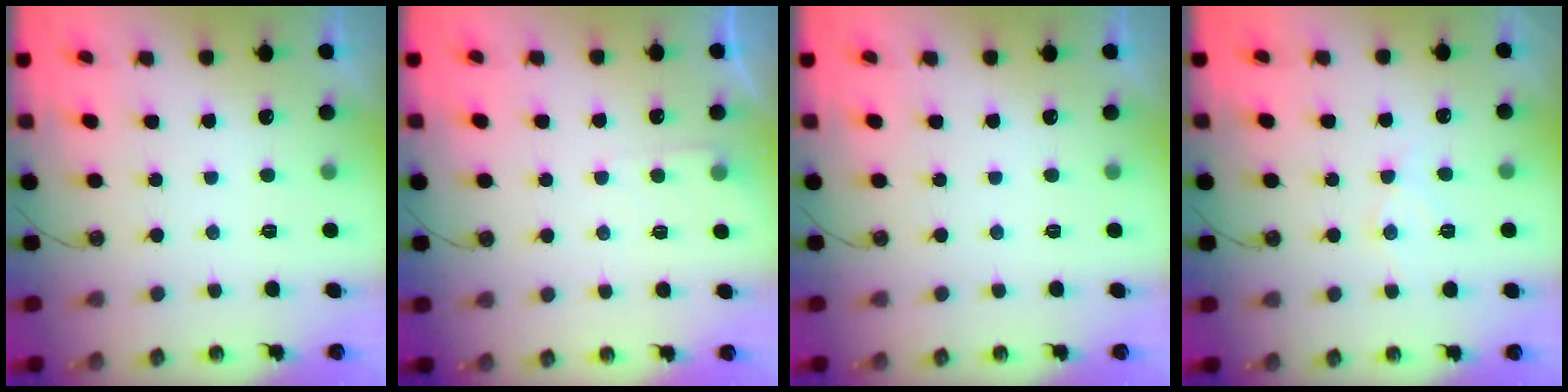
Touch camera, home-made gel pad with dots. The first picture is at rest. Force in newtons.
{"total": 3.8, "press": 3.8, "slide": 0.4}
{"total": 0.0}
{"total": 8.4, "press": 8.3, "slide": 0.7}